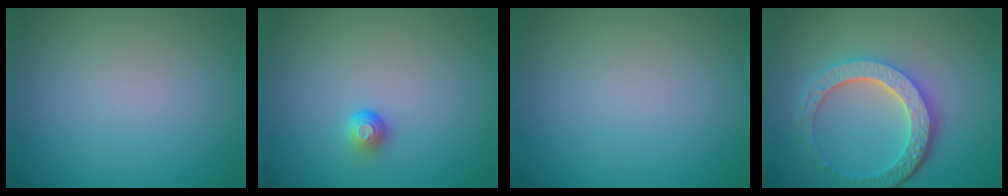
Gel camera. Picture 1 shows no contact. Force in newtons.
{"total": 1.3, "press": 1.0, "slide": 0.9}
{"total": 0.0}
{"total": 6.0, "press": 4.5, "slide": 4.0}